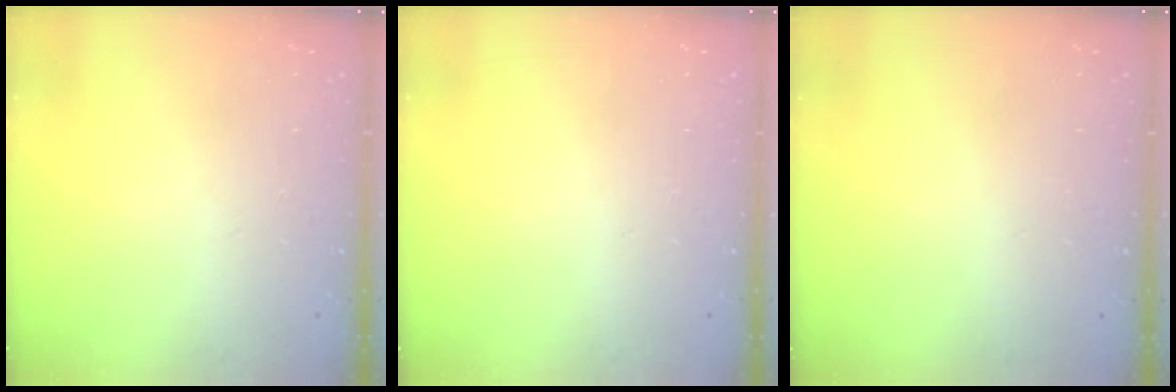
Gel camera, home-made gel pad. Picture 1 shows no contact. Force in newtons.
{"total": 0.0}
{"total": 0.0}